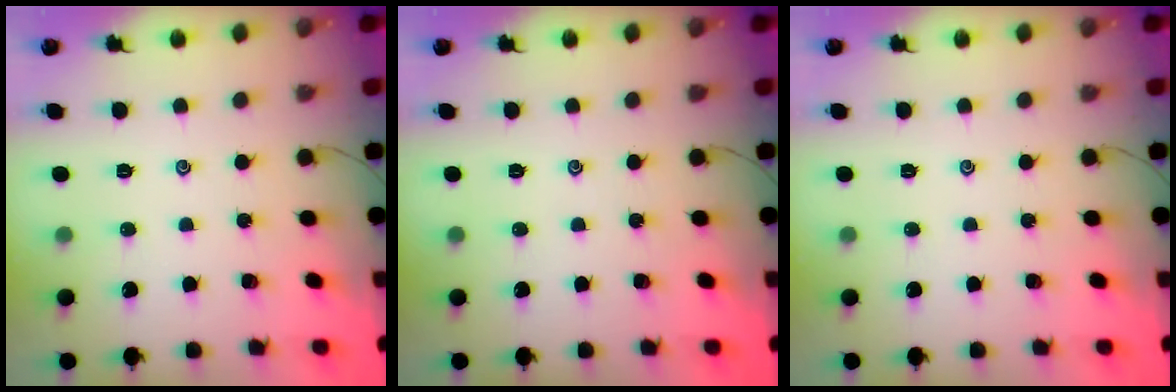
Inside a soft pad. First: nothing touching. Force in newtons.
{"total": 0.0}
{"total": 0.0}